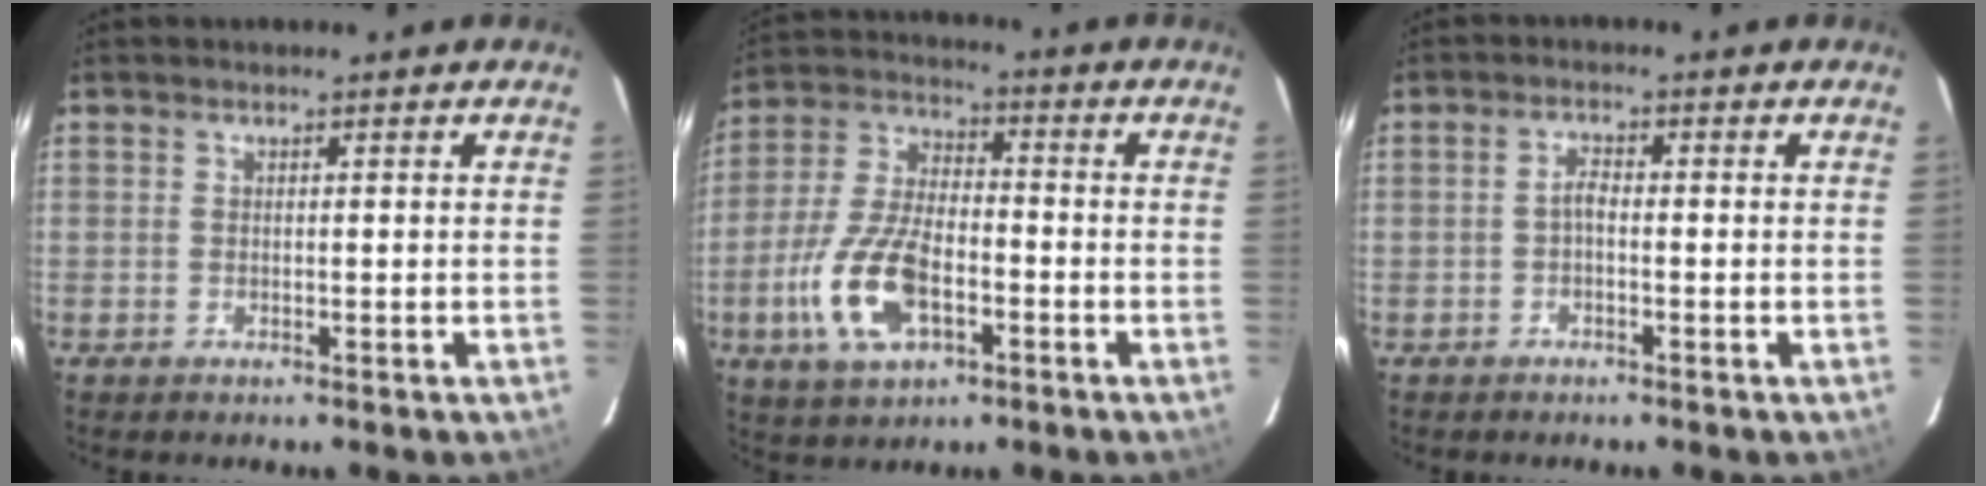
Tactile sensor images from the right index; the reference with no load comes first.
{"total": 14.0, "force": [-5.1, 6.9, 11.1], "torque": [-0.246, -0.003, -0.092]}
{"total": 1.6, "force": [-0.7, 0.6, 1.2], "torque": [-0.025, 0.006, -0.015]}